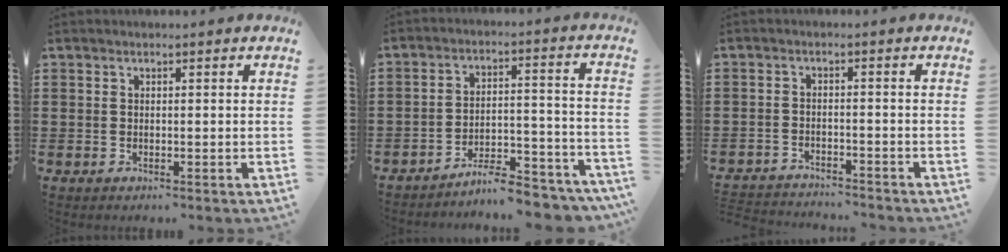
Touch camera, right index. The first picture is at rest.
{"total": 7.1, "force": [-6.6, 0.8, 2.6], "torque": [-0.035, 0.014, -0.125]}
{"total": 2.6, "force": [-2.6, 0.1, -0.2], "torque": [-0.003, 0.002, -0.057]}